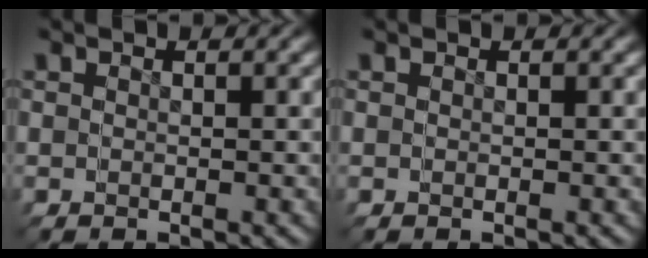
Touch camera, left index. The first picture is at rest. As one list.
[{"total": 0.0}]